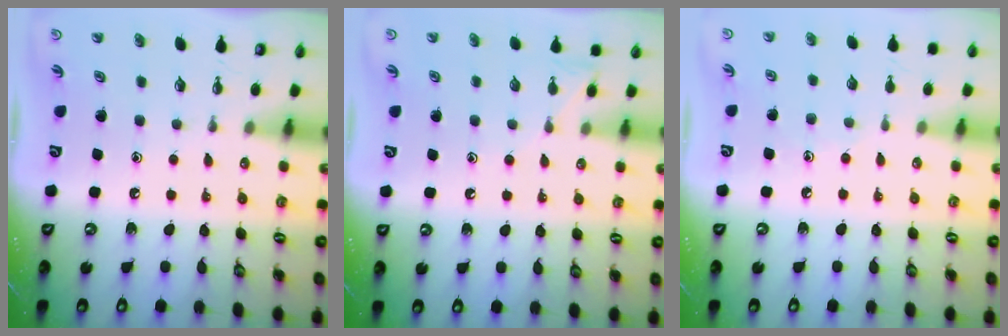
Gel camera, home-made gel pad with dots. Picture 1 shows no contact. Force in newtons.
{"total": 6.3, "press": 6.2, "slide": 0.8}
{"total": 6.1, "press": 6.1, "slide": 0.7}